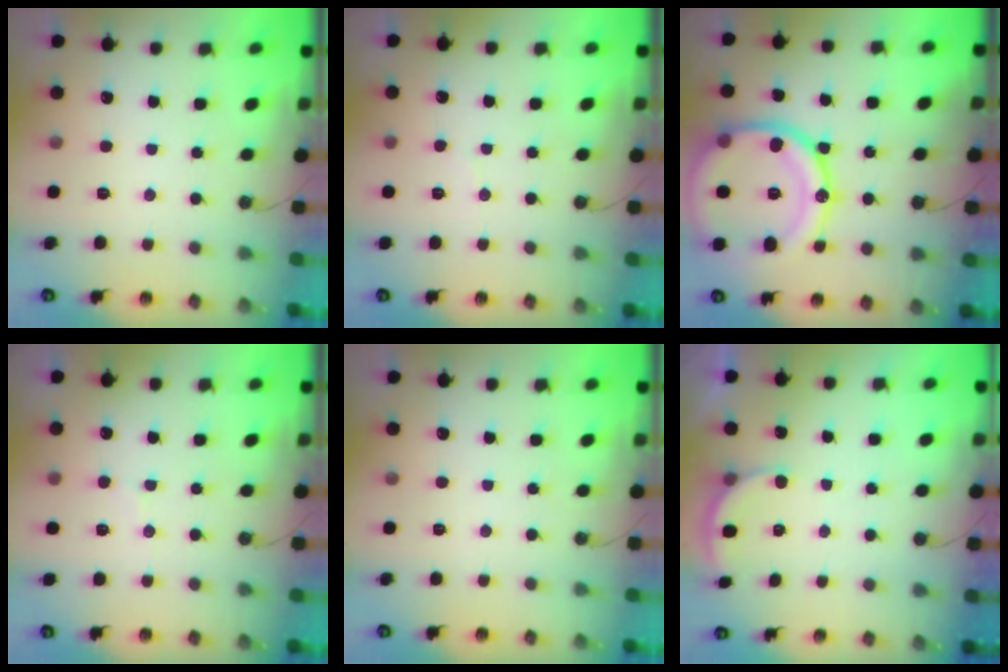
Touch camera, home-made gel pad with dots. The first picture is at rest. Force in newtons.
{"total": 3.3, "press": 3.3, "slide": 0.3}
{"total": 24.4, "press": 24.3, "slide": 2.6}
{"total": 5.3, "press": 5.3, "slide": 0.9}
{"total": 0.0}
{"total": 3.0, "press": 2.9, "slide": 0.7}